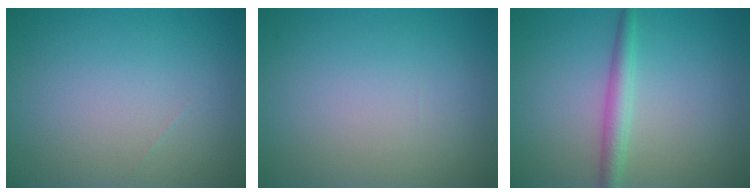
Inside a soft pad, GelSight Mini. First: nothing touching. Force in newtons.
{"total": 0.0}
{"total": 2.4, "press": 2.4, "slide": 0.0}